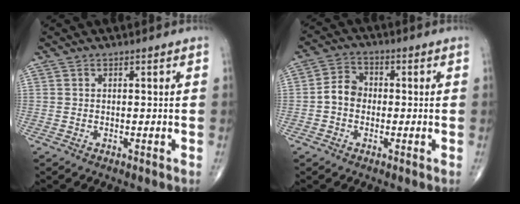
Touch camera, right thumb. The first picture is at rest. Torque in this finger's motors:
{"motor_torque": [0.89, 1.01, 0.68, -0.16, 0.04]}